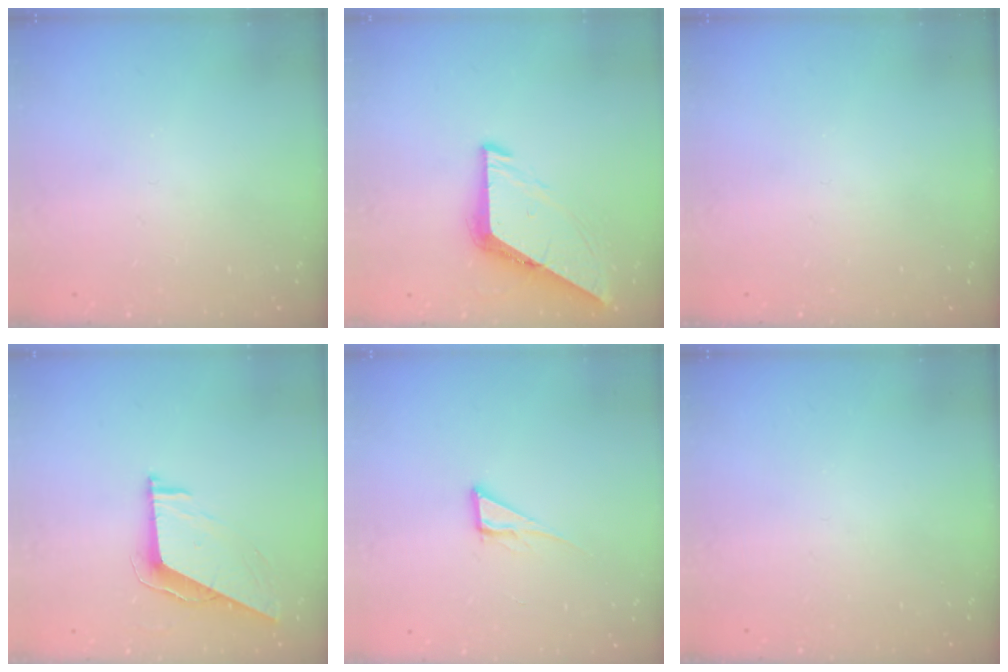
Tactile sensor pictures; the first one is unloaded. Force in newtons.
{"total": 7.0, "press": 7.0, "slide": 0.5}
{"total": 0.0}
{"total": 7.5, "press": 7.5, "slide": 0.1}
{"total": 6.1, "press": 6.1, "slide": 0.4}
{"total": 0.0}